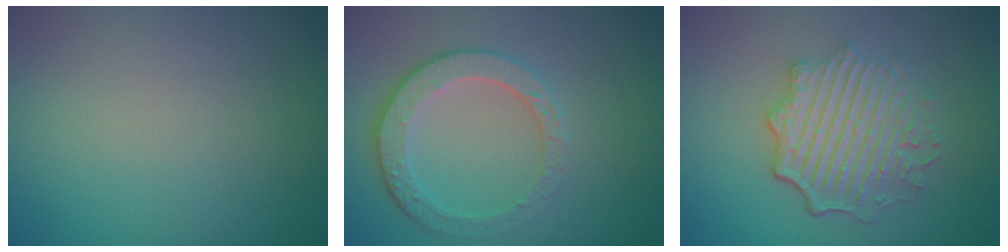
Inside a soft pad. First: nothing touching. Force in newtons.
{"total": 4.5, "press": 3.2, "slide": 3.1}
{"total": 5.2, "press": 4.3, "slide": 2.9}